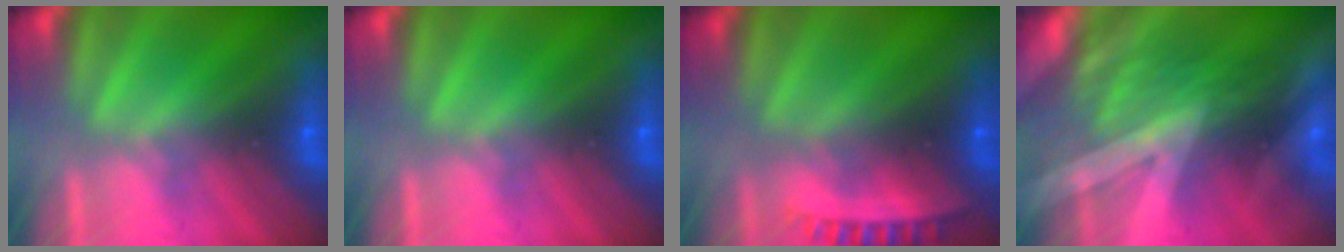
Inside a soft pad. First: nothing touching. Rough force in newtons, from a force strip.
{"total": 0.0}
{"total": 2.7}
{"total": 2.9}